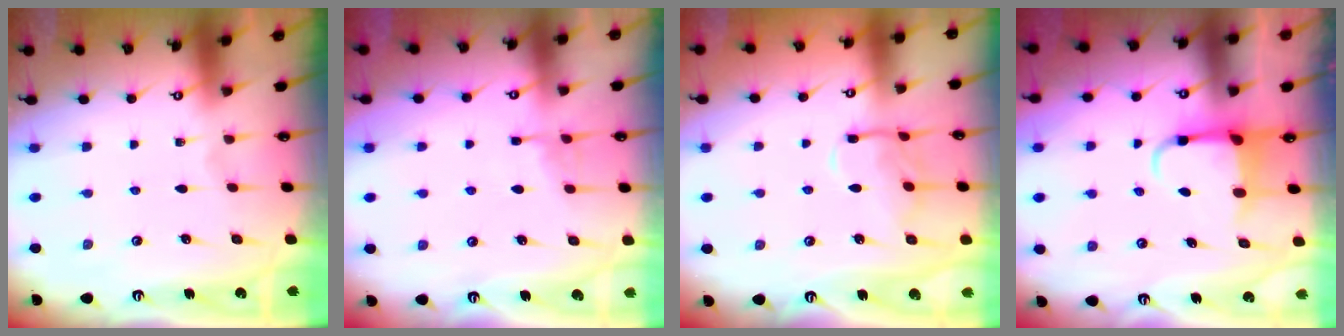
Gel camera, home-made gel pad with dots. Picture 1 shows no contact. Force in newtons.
{"total": 4.4, "press": 4.3, "slide": 0.6}
{"total": 9.3, "press": 9.3, "slide": 0.5}
{"total": 4.2, "press": 4.1, "slide": 0.7}